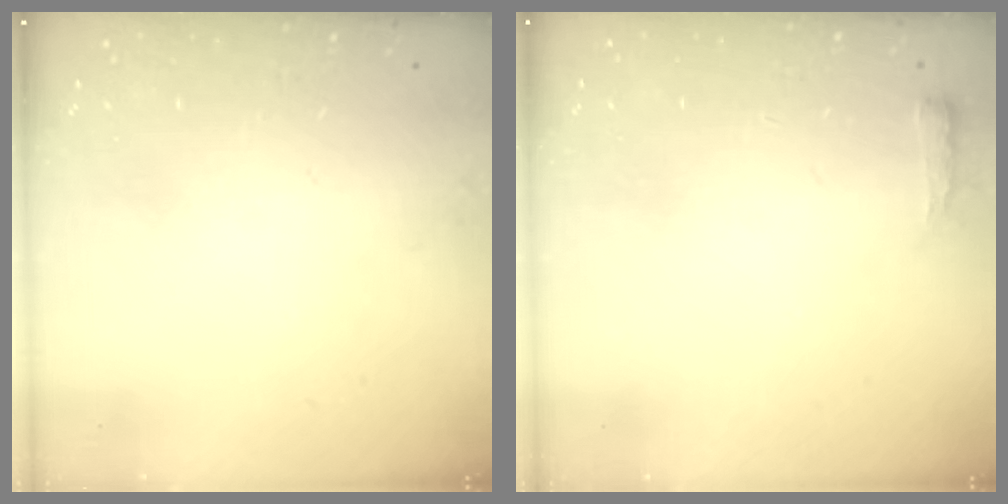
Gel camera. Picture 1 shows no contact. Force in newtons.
{"total": 3.7, "press": 3.6, "slide": 0.5}